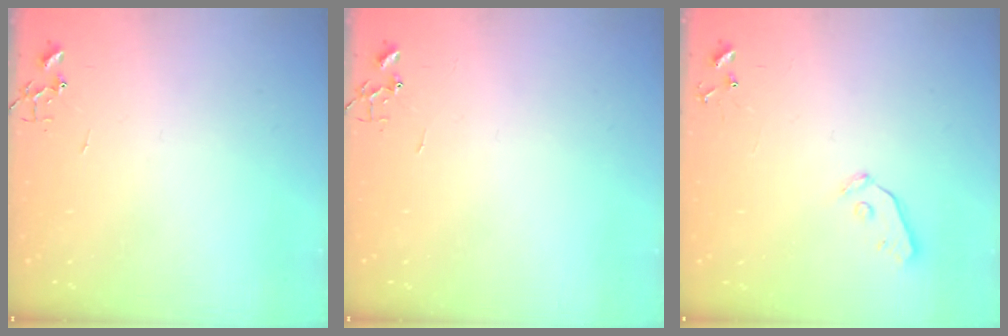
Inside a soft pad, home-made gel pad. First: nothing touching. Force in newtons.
{"total": 0.0}
{"total": 5.7, "press": 5.7, "slide": 0.4}